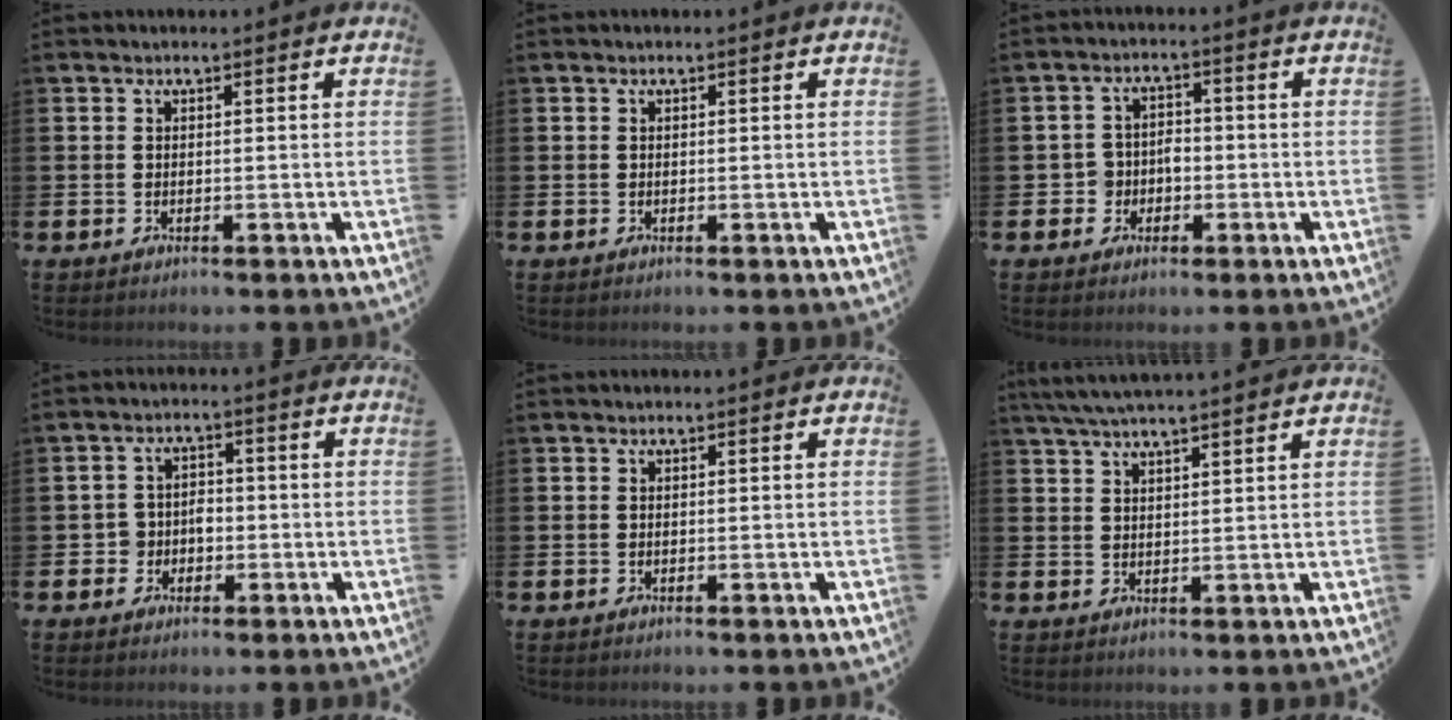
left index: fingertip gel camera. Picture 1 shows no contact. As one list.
[{"total": 0.0}, {"total": 3.4, "force": [-1.4, 3.0, 0.6], "torque": [-0.018, 0.006, -0.035]}, {"total": 3.2, "force": [-1.2, 2.9, 0.6], "torque": [-0.019, 0.005, -0.031]}, {"total": 0.0}, {"total": 4.2, "force": [3.9, -0.2, 1.6], "torque": [-0.050, -0.006, 0.073]}]